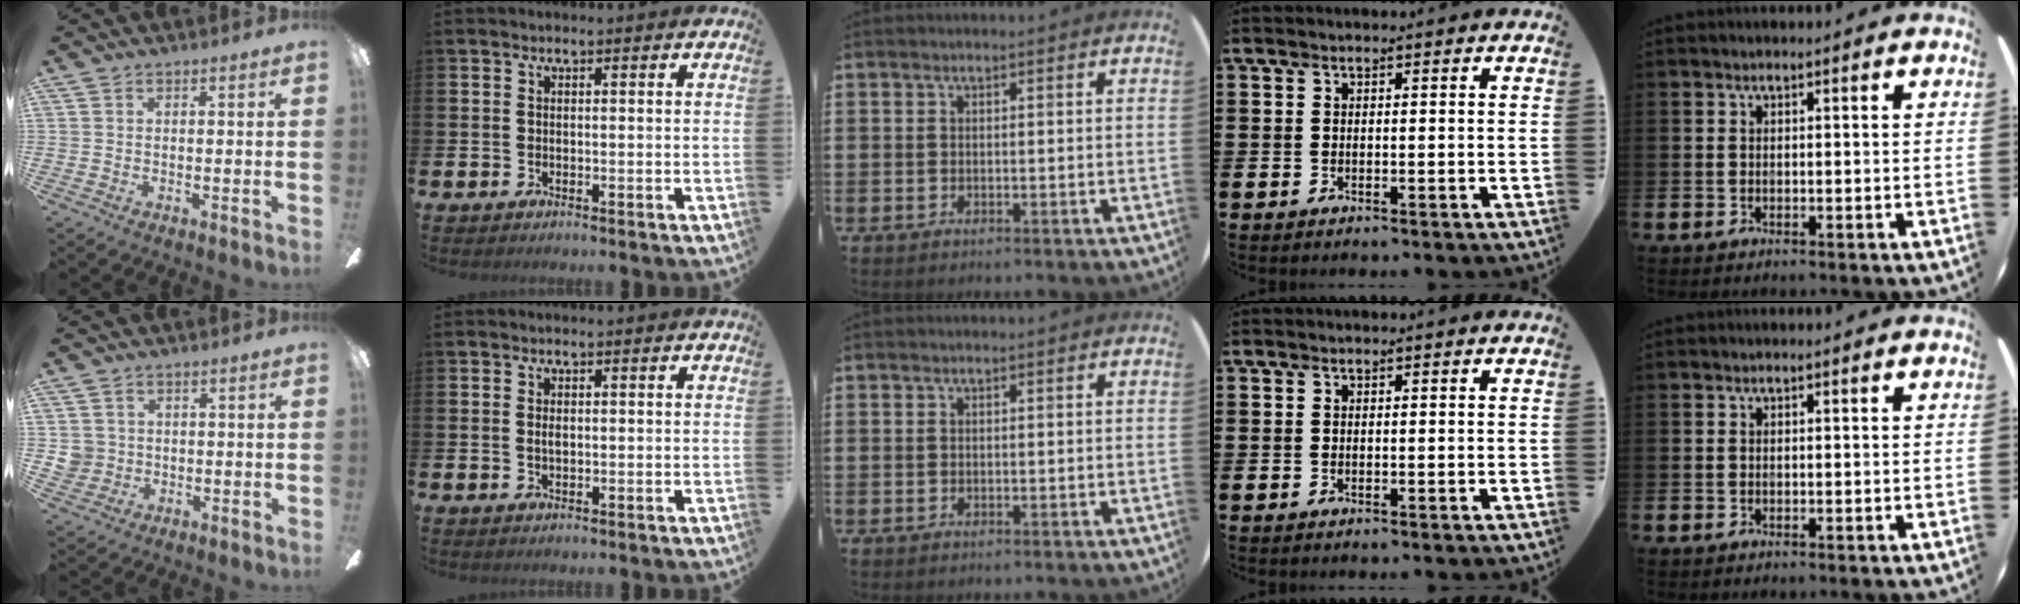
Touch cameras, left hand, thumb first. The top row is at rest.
{"thumb": {"total": 4.0, "force": [0.6, 4.0, 0.3], "torque": [-0.010, 0.008, 0.012]}, "index": {"total": 1.0, "force": [0.2, 0.5, 0.8], "torque": [-0.015, 0.004, 0.001]}}